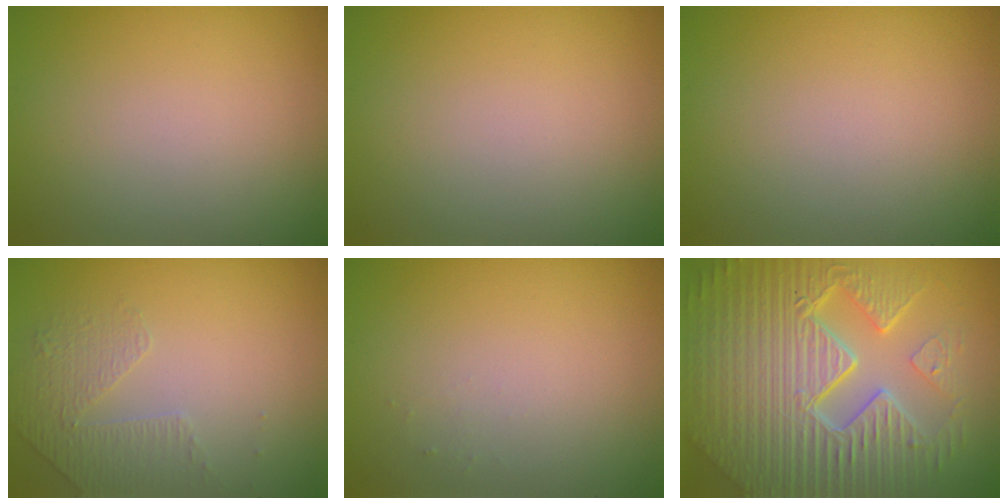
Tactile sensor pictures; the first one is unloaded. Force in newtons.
{"total": 0.0}
{"total": 0.0}
{"total": 1.6, "press": 1.2, "slide": 1.1}
{"total": 0.5, "press": 0.5, "slide": 0.2}
{"total": 11.2, "press": 7.2, "slide": 8.6}